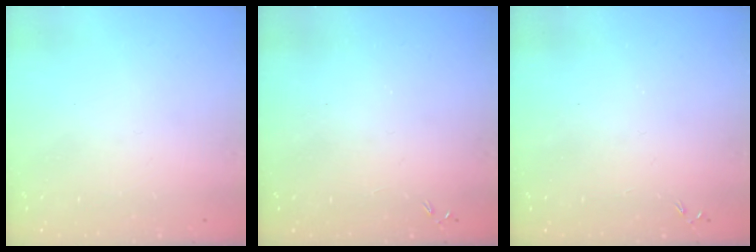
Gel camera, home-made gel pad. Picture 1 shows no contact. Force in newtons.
{"total": 0.0}
{"total": 0.0}